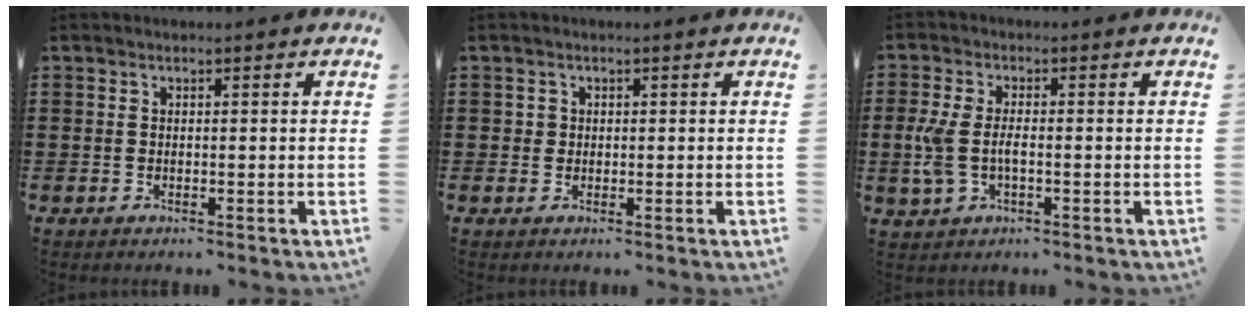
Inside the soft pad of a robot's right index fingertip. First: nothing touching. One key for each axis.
{"total": 1.0, "fx": 0.2, "fy": 1.0, "fz": 0.2, "tx": -0.006, "ty": 0.005, "tz": 0.005}
{"total": 4.5, "fx": -0.7, "fy": 2.3, "fz": 3.8, "tx": -0.105, "ty": -0.008, "tz": -0.022}